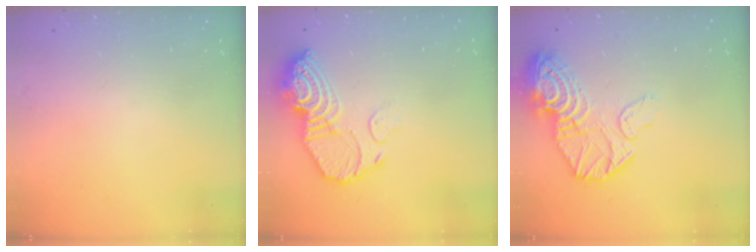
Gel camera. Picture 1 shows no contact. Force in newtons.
{"total": 12.7, "press": 12.6, "slide": 1.1}
{"total": 17.4, "press": 16.7, "slide": 5.1}